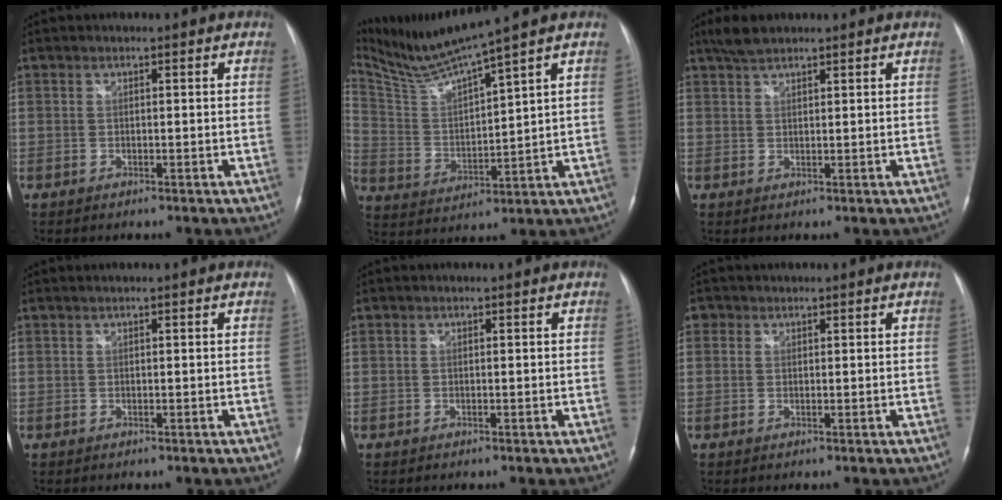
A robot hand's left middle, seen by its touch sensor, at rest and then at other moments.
{"total": 10.4, "force": [9.3, -2.5, 4.1], "torque": [-0.097, -0.005, 0.190]}
{"total": 3.3, "force": [2.8, 0.9, 1.6], "torque": [-0.041, 0.009, 0.055]}
{"total": 0.0}
{"total": 0.0}
{"total": 1.2, "force": [0.6, 1.0, 0.1], "torque": [0.006, 0.002, 0.006]}